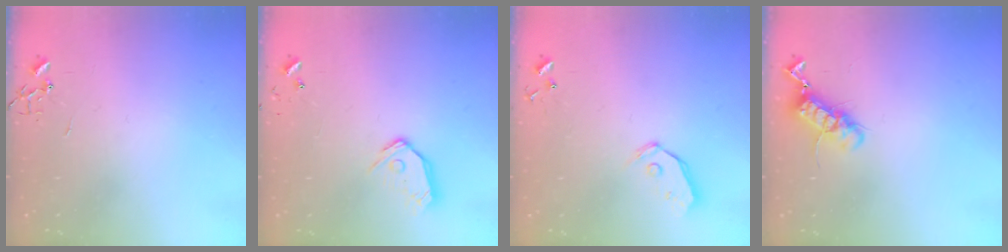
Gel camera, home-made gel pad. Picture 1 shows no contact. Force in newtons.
{"total": 10.1, "press": 10.1, "slide": 1.2}
{"total": 6.3, "press": 6.3, "slide": 0.7}
{"total": 12.0, "press": 12.0, "slide": 1.3}